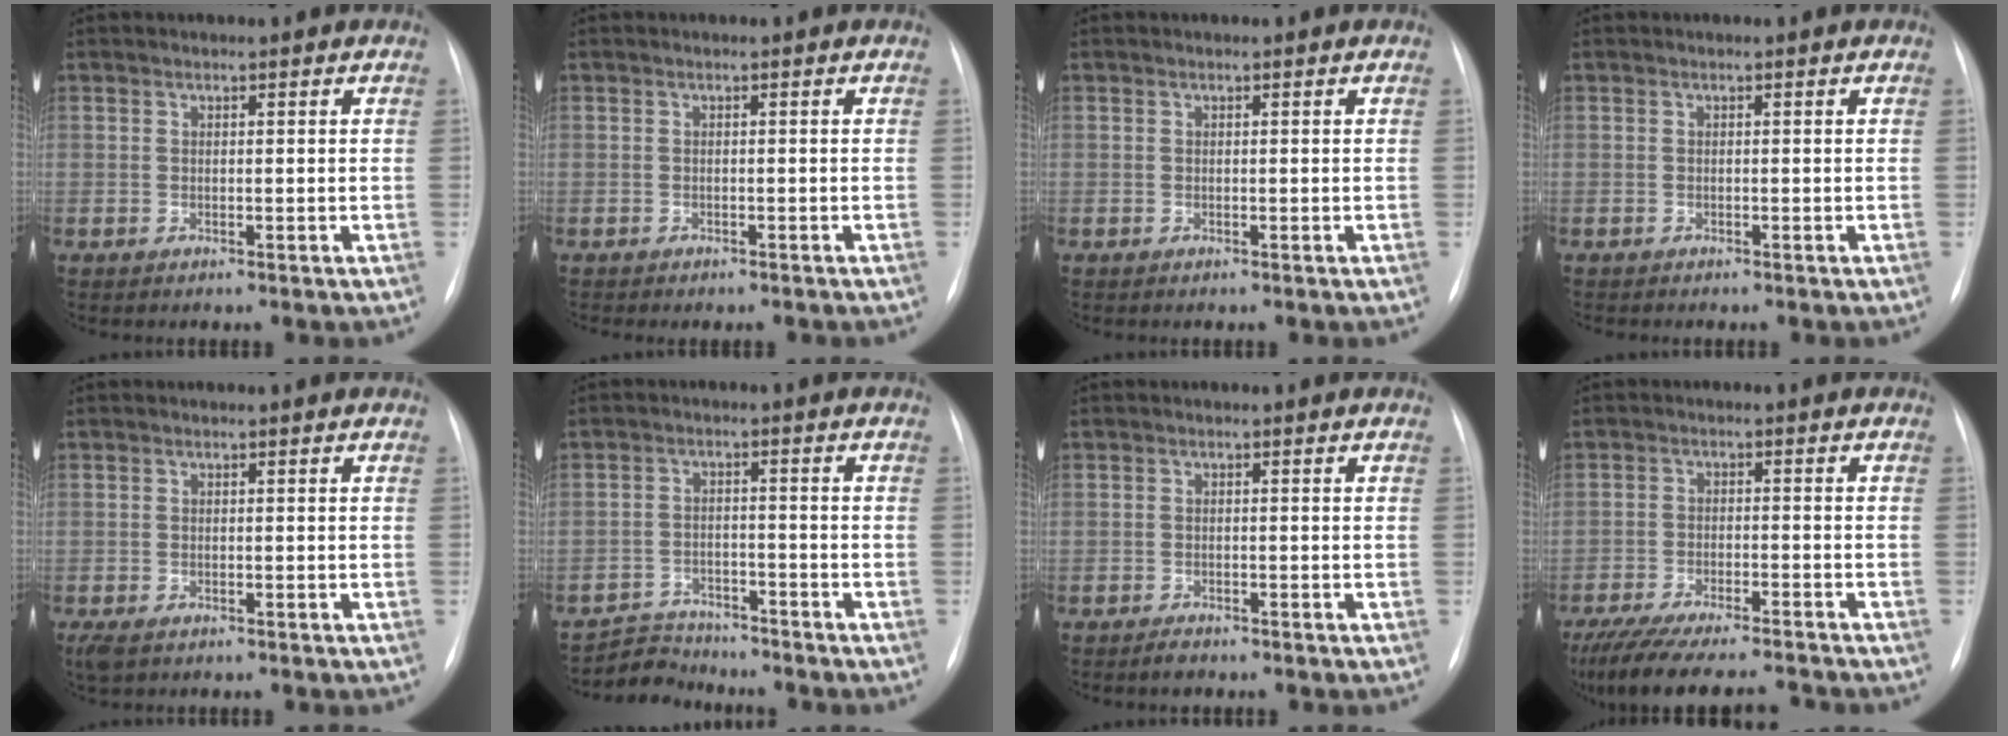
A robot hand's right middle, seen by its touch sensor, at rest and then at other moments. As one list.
[{"total": 2.1, "force": [-1.8, 0.6, 0.9], "torque": [-0.014, -0.005, -0.019]}, {"total": 0.0}, {"total": 0.5, "force": [-0.5, 0.0, 0.2], "torque": [-0.003, -0.001, -0.009]}, {"total": 2.7, "force": [-1.6, 1.5, 1.6], "torque": [-0.036, -0.008, -0.022]}, {"total": 5.0, "force": [-4.8, 1.1, -1.1], "torque": [0.018, 0.001, -0.082]}, {"total": 1.3, "force": [-1.2, 0.4, 0.5], "torque": [-0.013, -0.002, -0.017]}, {"total": 15.2, "force": [-13.7, 2.1, 6.4], "torque": [-0.130, -0.021, -0.204]}]